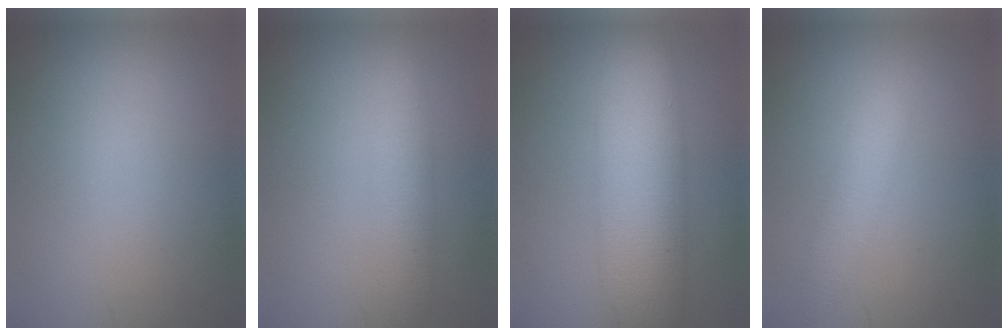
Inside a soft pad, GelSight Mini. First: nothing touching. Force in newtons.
{"total": 2.9, "press": 2.9, "slide": 0.1}
{"total": 9.6, "press": 9.6, "slide": 0.4}
{"total": 2.7, "press": 2.7, "slide": 0.1}